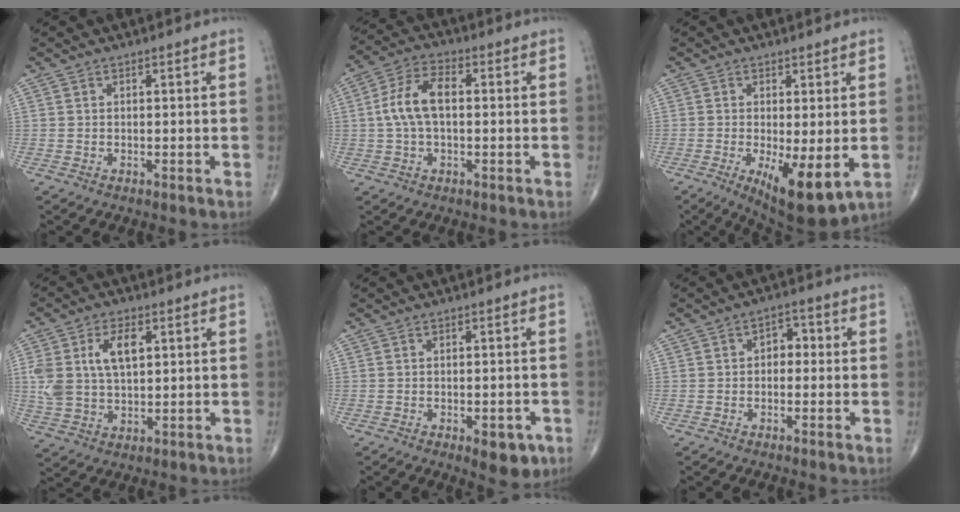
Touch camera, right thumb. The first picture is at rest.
{"total": 8.9, "force": [0.4, 4.8, 7.5], "torque": [-0.153, 0.025, 0.001]}
{"total": 10.1, "force": [-2.4, 3.3, 9.3], "torque": [-0.145, -0.025, -0.026]}
{"total": 10.6, "force": [2.7, 6.0, 8.3], "torque": [-0.163, 0.005, 0.056]}
{"total": 5.5, "force": [-2.5, 2.5, 4.3], "torque": [-0.040, 0.005, -0.025]}
{"total": 3.6, "force": [0.0, 2.5, 2.5], "torque": [-0.014, 0.016, -0.011]}